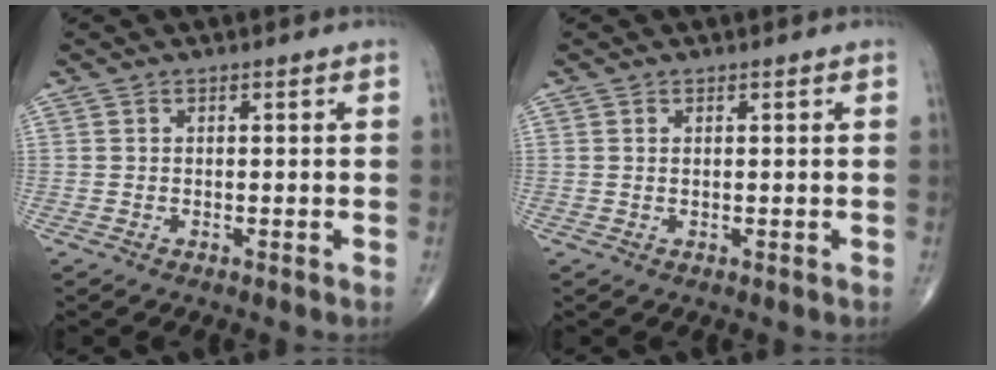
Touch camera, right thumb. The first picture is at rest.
{"total": 0.0}